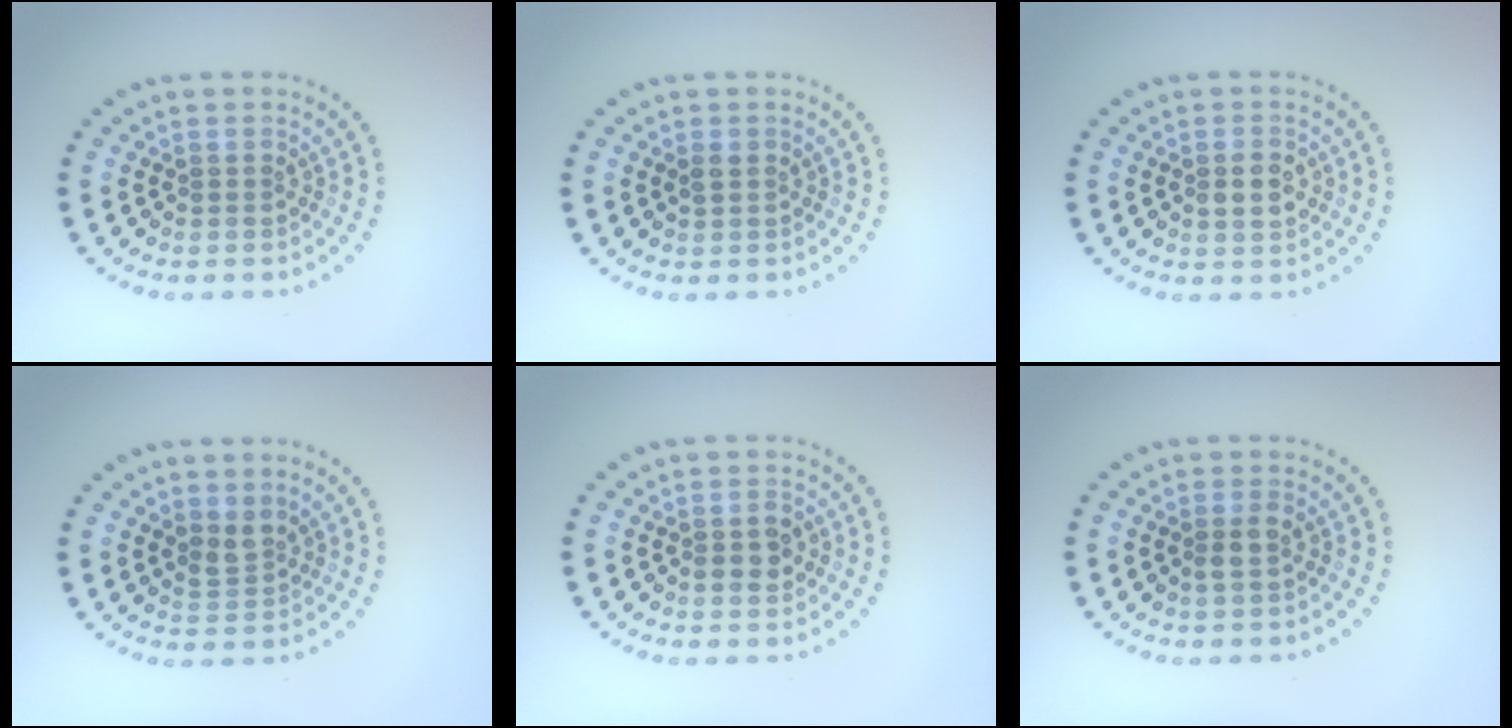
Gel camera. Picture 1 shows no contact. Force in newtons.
{"total": 0.8, "press": 0.8, "slide": 0.3}
{"total": 2.1, "press": 2.1, "slide": 0.3}
{"total": 1.7, "press": 1.4, "slide": 1.1}
{"total": 1.8, "press": 1.7, "slide": 0.2}
{"total": 1.3, "press": 1.2, "slide": 0.5}